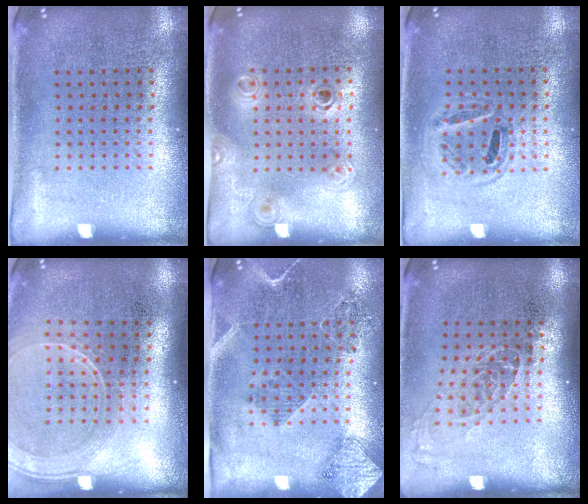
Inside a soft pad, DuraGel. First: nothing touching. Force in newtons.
{"total": 1.2, "press": 1.0, "slide": 0.6}
{"total": 0.9, "press": 0.9, "slide": 0.3}
{"total": 1.6, "press": 1.4, "slide": 0.8}
{"total": 1.8, "press": 1.7, "slide": 0.8}
{"total": 1.2, "press": 1.0, "slide": 0.7}